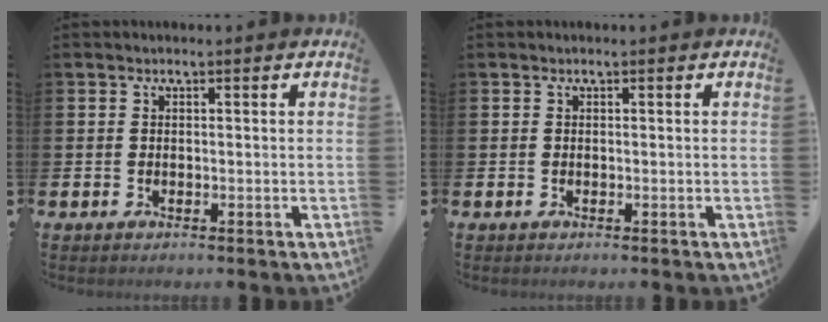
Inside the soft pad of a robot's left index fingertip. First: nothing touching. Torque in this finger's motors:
{"motor_torque": [-0.01, 0.00, 0.00, 0.01]}